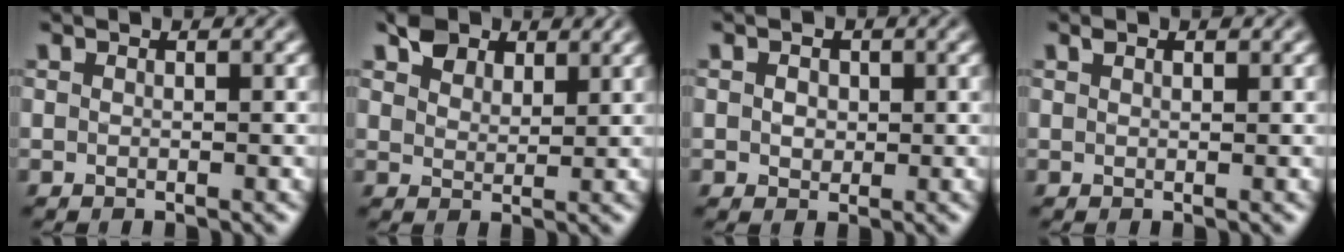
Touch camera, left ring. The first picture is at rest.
{"total": 3.4, "force": [2.5, 2.0, 1.2], "torque": [-0.029, 0.004, 0.043]}
{"total": 1.6, "force": [0.2, 1.3, 0.7], "torque": [-0.010, 0.000, 0.002]}
{"total": 0.9, "force": [0.6, 0.3, 0.5], "torque": [-0.011, 0.000, 0.012]}